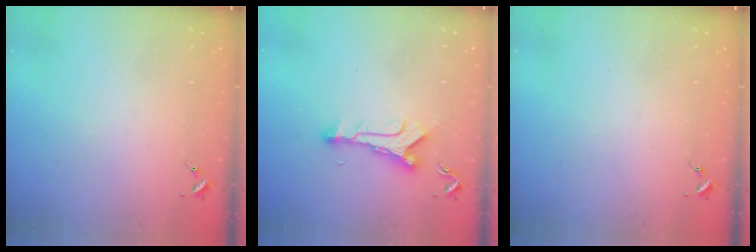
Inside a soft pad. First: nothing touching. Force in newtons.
{"total": 9.9, "press": 9.9, "slide": 0.2}
{"total": 0.0}